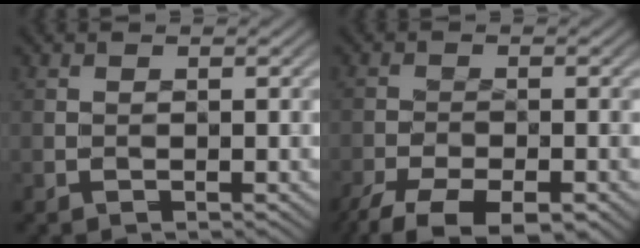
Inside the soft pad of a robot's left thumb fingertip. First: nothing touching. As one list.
[{"total": 8.9, "force": [-6.7, 3.1, 4.9], "torque": [-0.088, -0.030, -0.106]}]